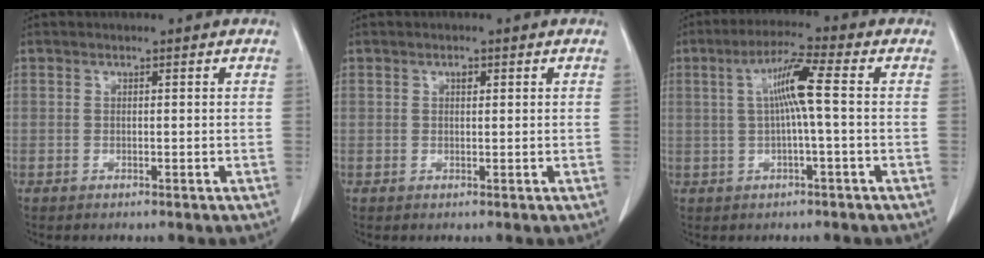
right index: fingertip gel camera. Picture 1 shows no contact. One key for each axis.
{"total": 0.9, "fx": 0.4, "fy": 0.5, "fz": 0.7, "tx": -0.012, "ty": -0.001, "tz": 0.006}
{"total": 6.6, "fx": 0.6, "fy": -0.1, "fz": 6.5, "tx": -0.124, "ty": 0.014, "tz": 0.010}